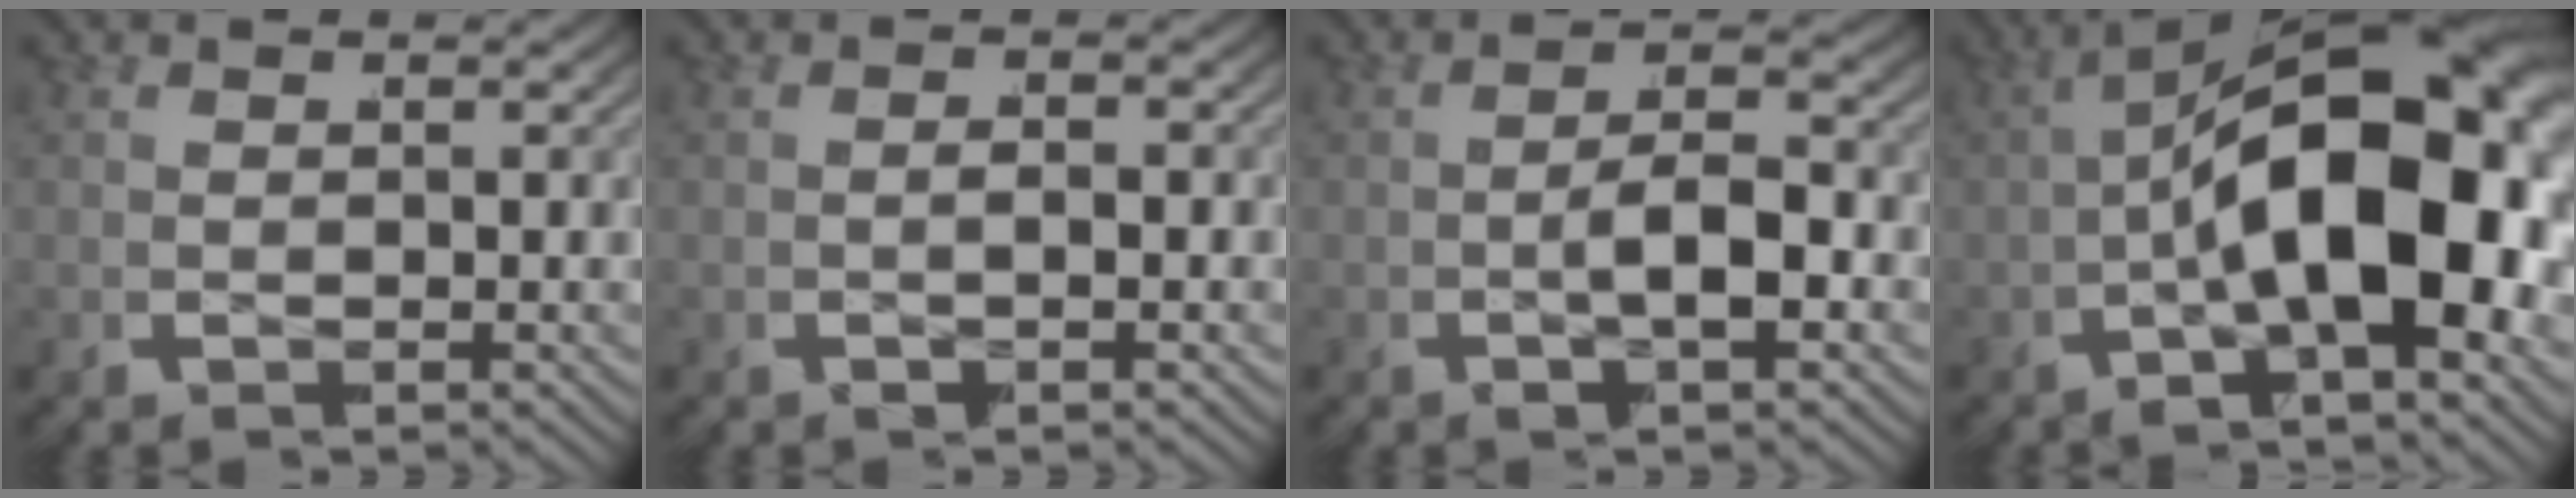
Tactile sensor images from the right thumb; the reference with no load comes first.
{"total": 1.3, "force": [-0.7, 0.3, 1.1], "torque": [-0.017, 0.007, -0.016]}
{"total": 4.8, "force": [-1.4, 1.9, 4.2], "torque": [-0.081, 0.002, -0.026]}
{"total": 21.0, "force": [-1.5, 10.6, 18.0], "torque": [-0.281, -0.026, -0.017]}